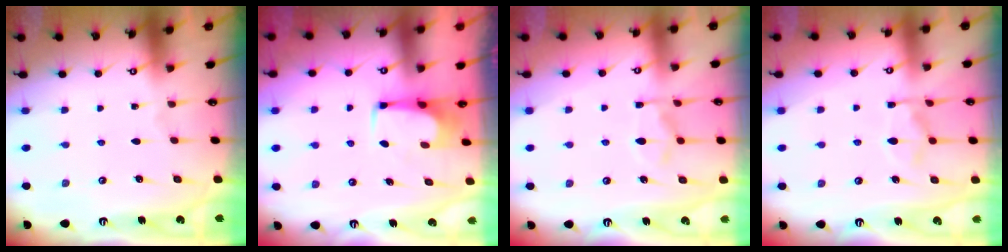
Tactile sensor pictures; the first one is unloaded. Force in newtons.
{"total": 4.0, "press": 3.9, "slide": 0.4}
{"total": 9.5, "press": 9.4, "slide": 1.2}
{"total": 9.2, "press": 9.2, "slide": 1.2}